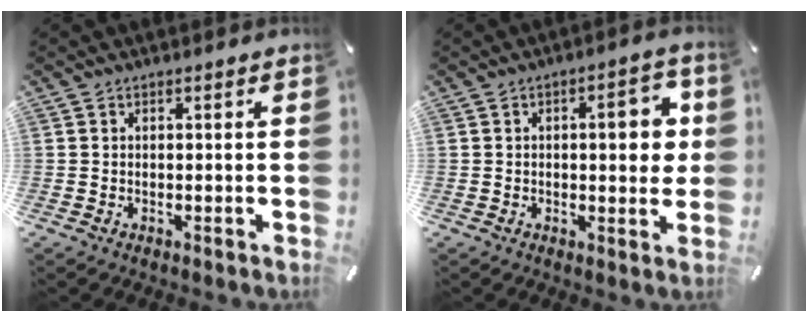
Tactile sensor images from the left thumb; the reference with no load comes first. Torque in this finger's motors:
{"motor_torque": [1.41, 1.35, 0.59, -0.34, 0.05]}